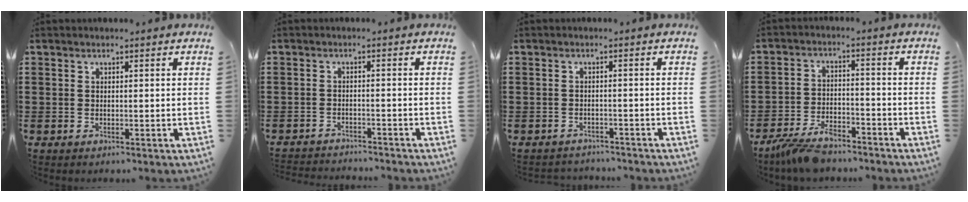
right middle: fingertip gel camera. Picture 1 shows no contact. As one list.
[{"total": 2.1, "force": [-2.1, -0.1, 0.1], "torque": [-0.009, -0.002, -0.043]}, {"total": 1.7, "force": [-1.7, 0.1, 0.1], "torque": [-0.010, -0.004, -0.036]}, {"total": 5.9, "force": [-5.1, 1.6, 2.4], "torque": [-0.064, -0.002, -0.104]}]